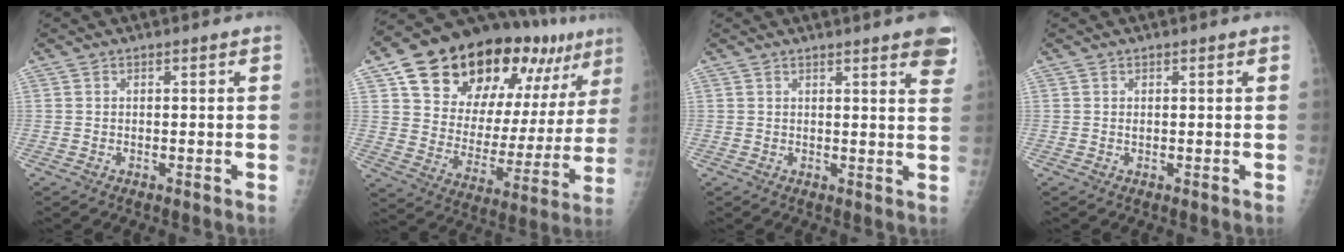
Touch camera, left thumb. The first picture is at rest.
{"total": 28.4, "force": [16.5, 14.0, 18.4], "torque": [-0.240, -0.025, 0.256]}
{"total": 7.7, "force": [5.0, 1.2, 5.8], "torque": [-0.052, -0.013, 0.047]}
{"total": 0.5, "force": [0.1, 0.4, 0.3], "torque": [-0.005, 0.000, 0.001]}